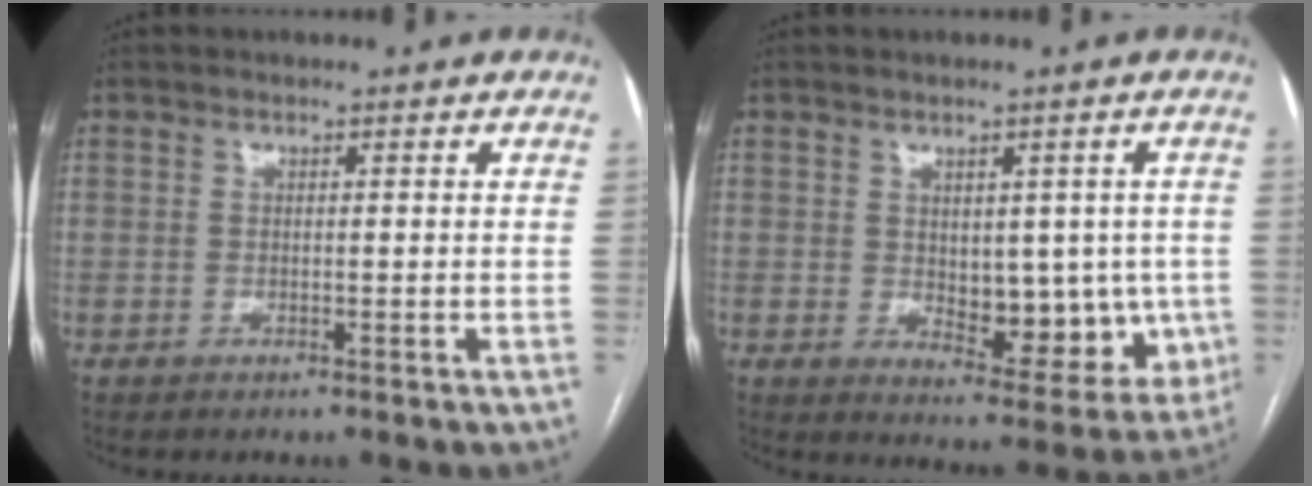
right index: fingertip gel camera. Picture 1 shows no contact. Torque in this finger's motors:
{"motor_torque": [0.26, 0.06, 0.18, 0.03]}